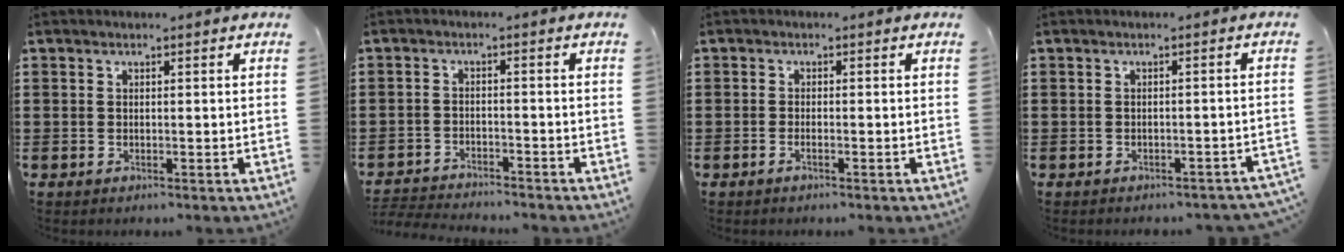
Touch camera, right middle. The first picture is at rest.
{"total": 3.0, "force": [-3.0, 0.1, 0.1], "torque": [-0.015, -0.006, -0.066]}
{"total": 0.9, "force": [-0.6, 0.1, 0.7], "torque": [-0.014, -0.005, -0.009]}
{"total": 1.4, "force": [-1.3, 0.2, 0.3], "torque": [-0.009, 0.001, -0.028]}